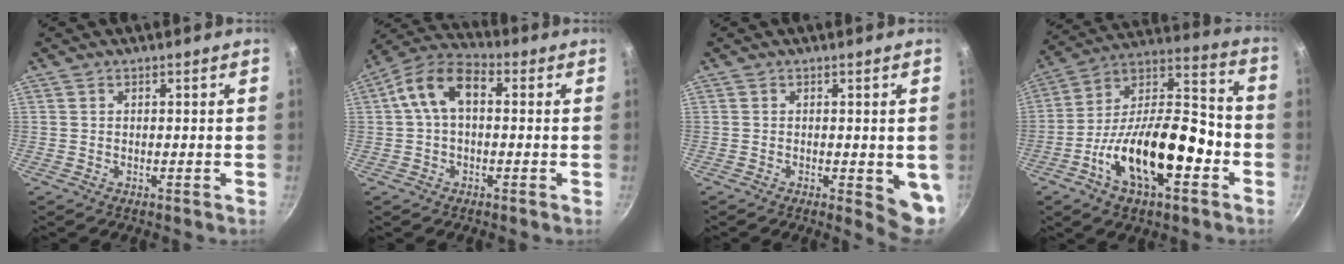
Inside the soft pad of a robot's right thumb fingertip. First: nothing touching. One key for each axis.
{"total": 10.0, "fx": 1.2, "fy": 6.1, "fz": 7.8, "tx": -0.136, "ty": 0.034, "tz": 0.006}
{"total": 5.6, "fx": -0.8, "fy": 2.1, "fz": 5.1, "tx": -0.053, "ty": -0.010, "tz": -0.008}
{"total": 22.1, "fx": -7.3, "fy": 10.2, "fz": 18.2, "tx": -0.286, "ty": 0.051, "tz": -0.135}